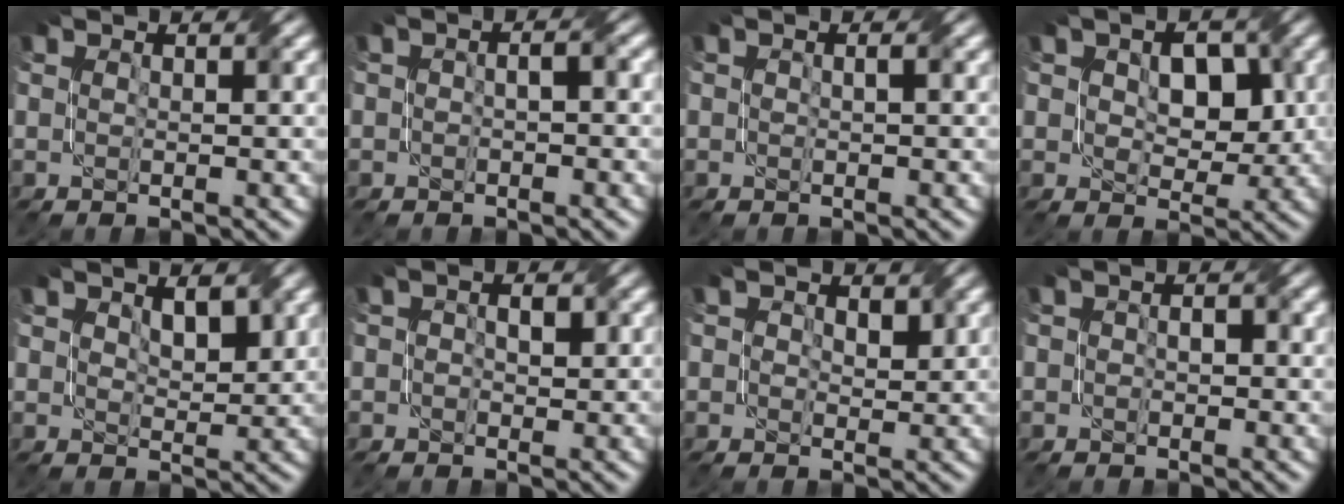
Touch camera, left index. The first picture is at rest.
{"total": 2.0, "force": [-0.9, 0.9, 1.5], "torque": [-0.022, 0.005, -0.014]}
{"total": 0.6, "force": [-0.2, 0.4, 0.4], "torque": [-0.011, 0.000, -0.004]}
{"total": 5.0, "force": [0.7, 3.3, 3.7], "torque": [-0.054, -0.005, 0.012]}
{"total": 2.9, "force": [1.2, 1.9, 1.9], "torque": [-0.040, -0.008, 0.025]}
{"total": 2.2, "force": [-0.2, 1.6, 1.5], "torque": [-0.018, 0.003, -0.002]}
{"total": 2.2, "force": [0.6, 1.9, 1.1], "torque": [-0.020, 0.005, 0.011]}
{"total": 1.4, "force": [-0.5, 0.9, 0.9], "torque": [-0.010, 0.000, -0.008]}